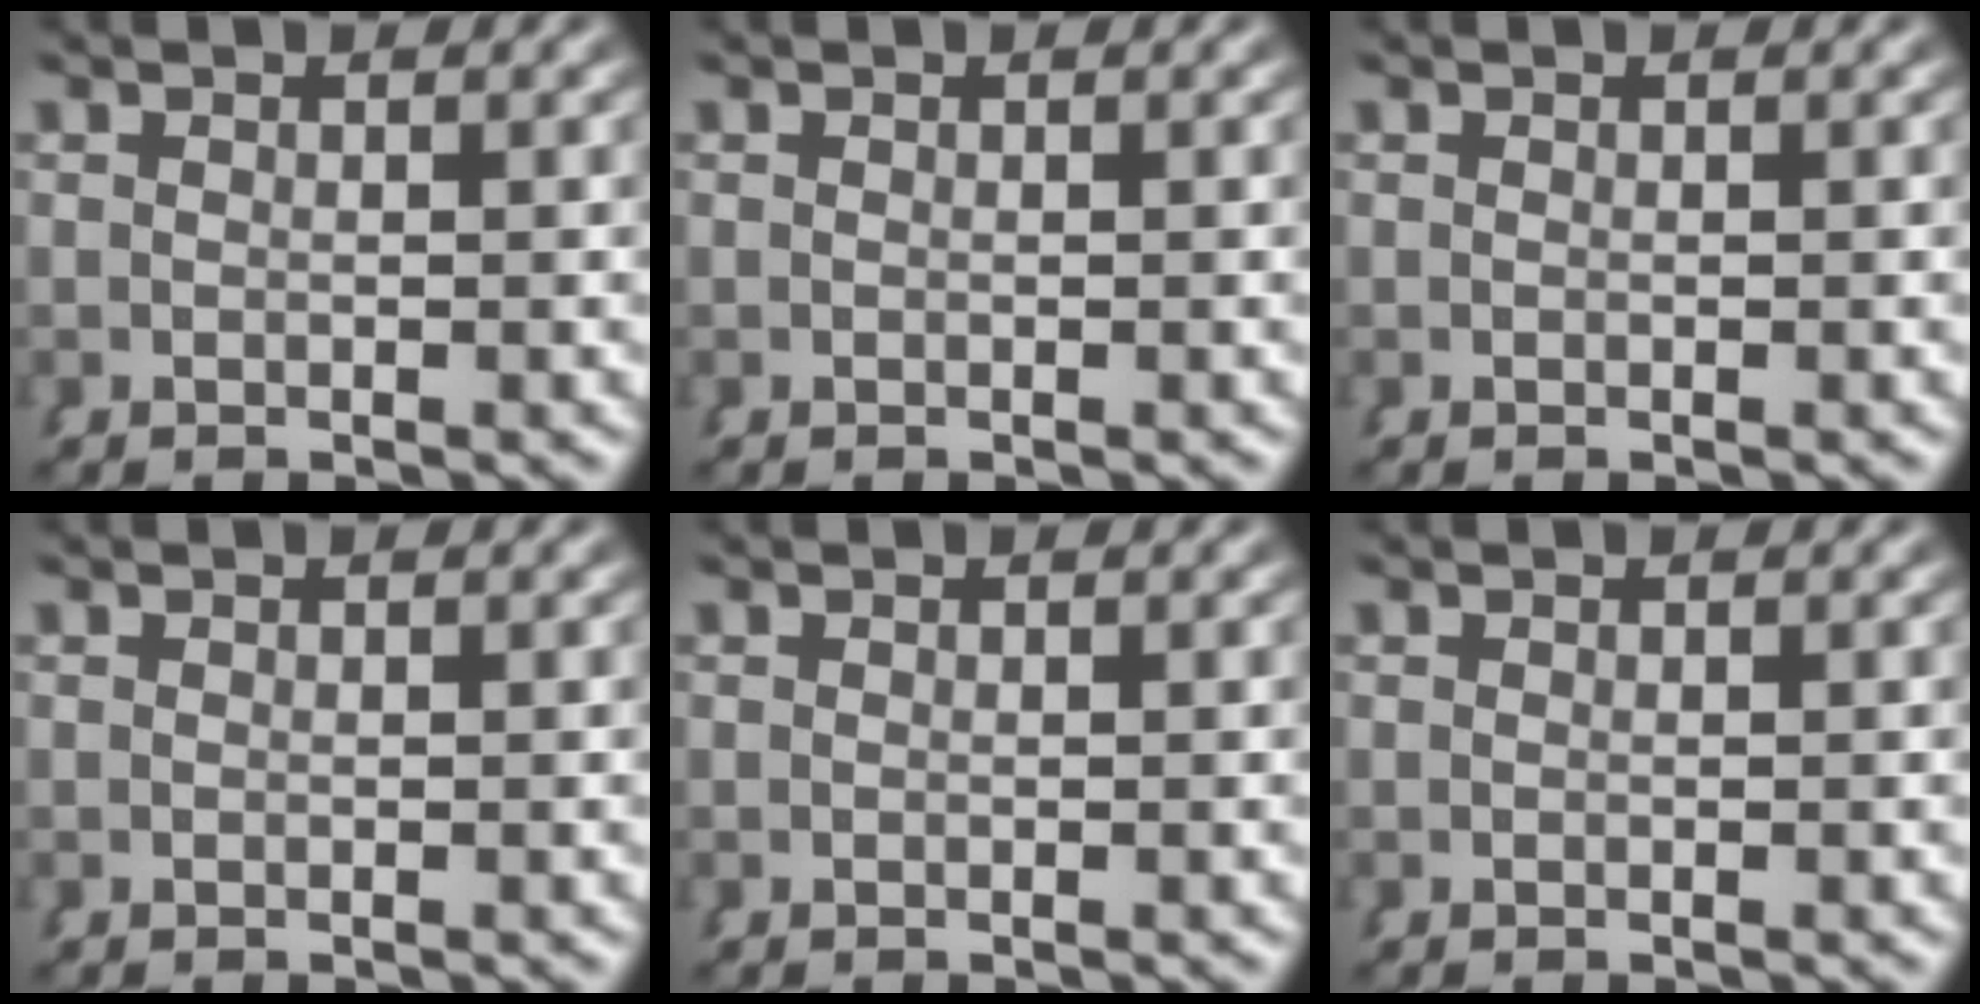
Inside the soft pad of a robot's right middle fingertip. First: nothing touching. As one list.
[{"total": 0.0}, {"total": 0.0}, {"total": 0.0}, {"total": 0.0}, {"total": 0.0}]